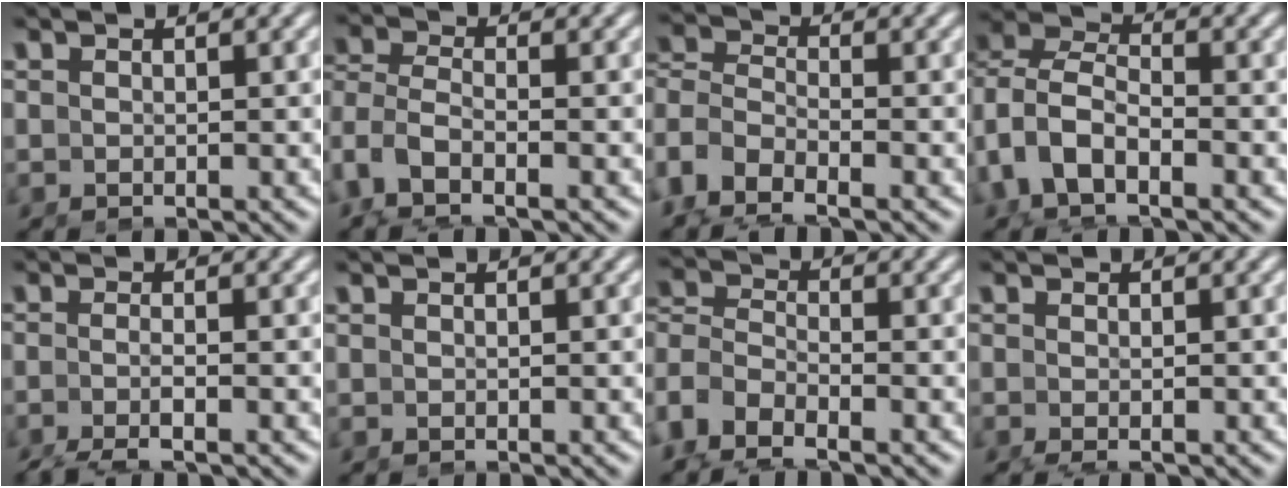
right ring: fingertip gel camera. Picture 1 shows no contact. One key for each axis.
{"total": 6.3, "fx": -1.9, "fy": 4.9, "fz": 3.6, "tx": -0.120, "ty": -0.038, "tz": -0.021}
{"total": 7.5, "fx": -2.4, "fy": 6.5, "fz": 2.9, "tx": -0.108, "ty": -0.037, "tz": -0.041}
{"total": 9.0, "fx": -0.2, "fy": 7.6, "fz": 4.7, "tx": -0.138, "ty": -0.024, "tz": -0.010}
{"total": 2.9, "fx": -2.0, "fy": 0.6, "fz": 2.1, "tx": -0.045, "ty": -0.014, "tz": -0.030}
{"total": 0.0}
{"total": 6.7, "fx": -2.2, "fy": 5.8, "fz": 2.6, "tx": -0.099, "ty": -0.034, "tz": -0.038}
{"total": 1.6, "fx": -1.0, "fy": 1.0, "fz": 0.7, "tx": -0.024, "ty": -0.016, "tz": -0.010}